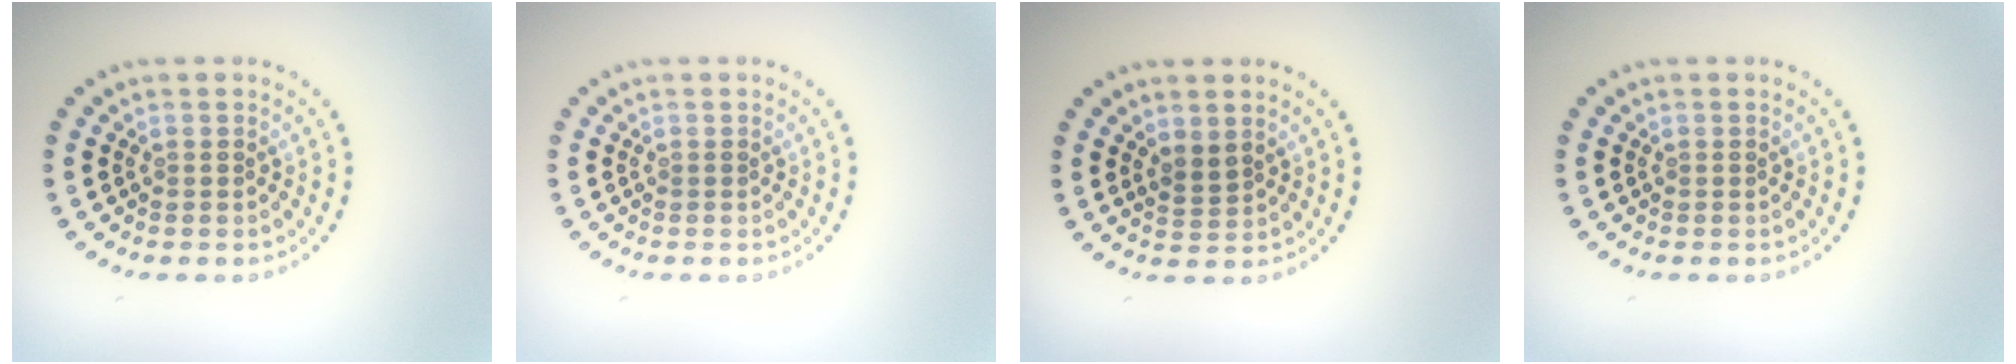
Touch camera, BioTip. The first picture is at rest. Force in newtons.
{"total": 0.0}
{"total": 1.5, "press": 1.2, "slide": 0.9}
{"total": 0.0}